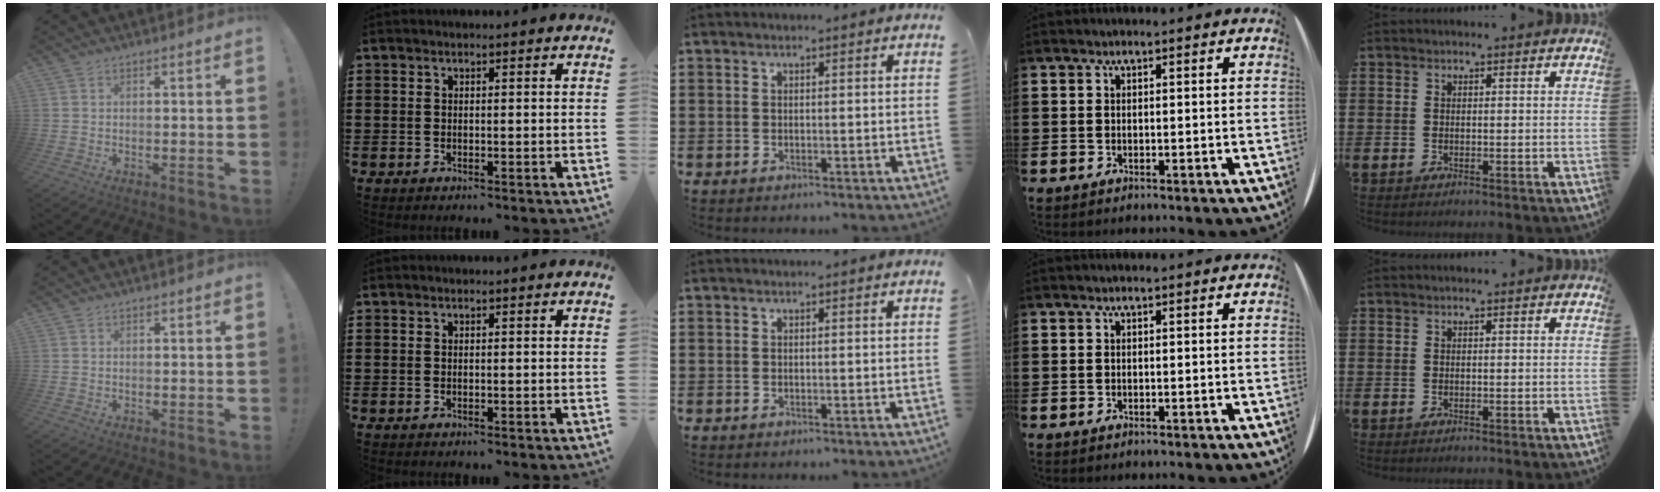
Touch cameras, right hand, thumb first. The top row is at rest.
{}